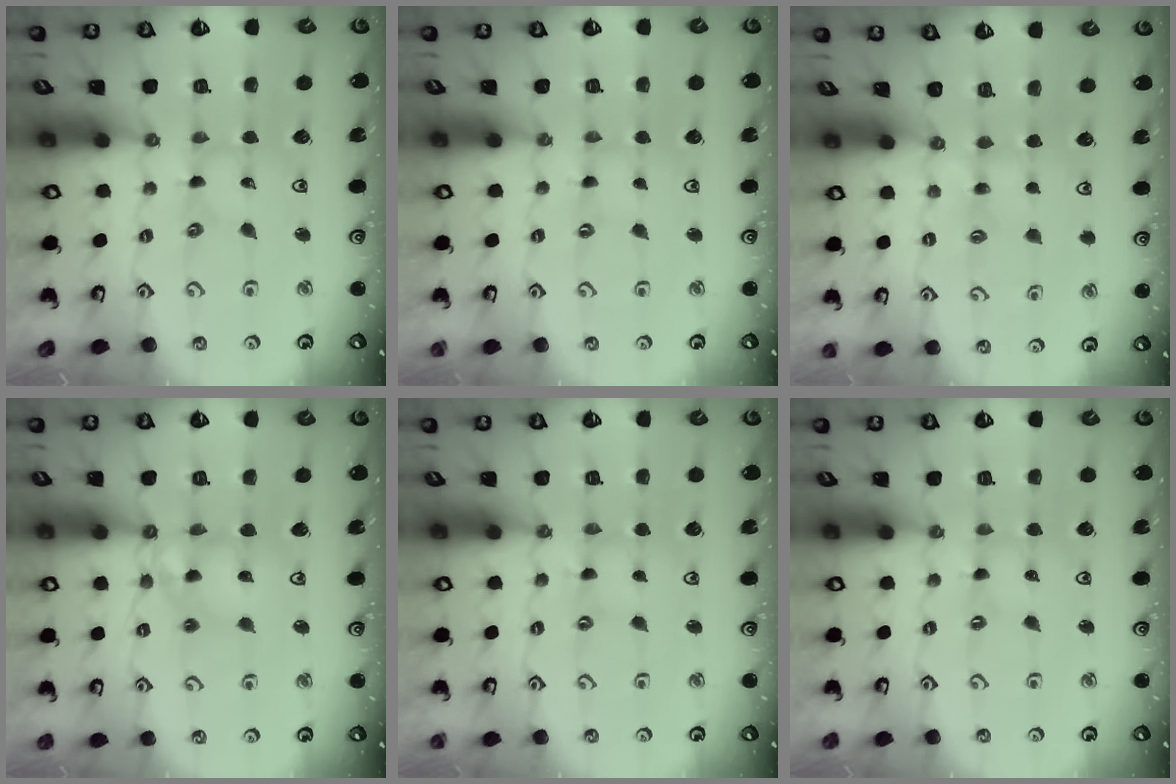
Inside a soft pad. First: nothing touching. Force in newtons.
{"total": 0.0}
{"total": 3.4, "press": 3.4, "slide": 0.7}
{"total": 10.0, "press": 9.9, "slide": 1.0}
{"total": 1.8, "press": 1.8, "slide": 0.3}
{"total": 0.0}